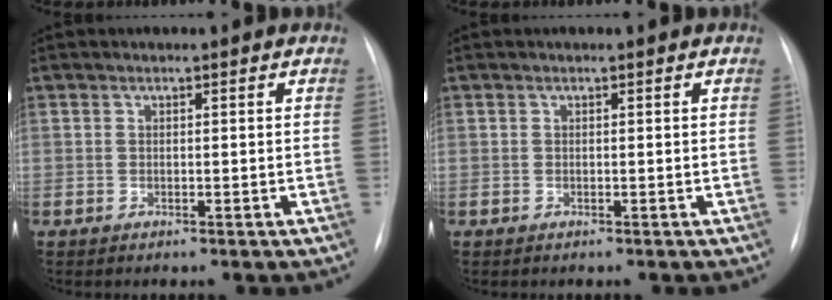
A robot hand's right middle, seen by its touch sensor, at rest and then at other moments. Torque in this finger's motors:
{"motor_torque": [-0.01, -0.01, 0.00, 0.00]}